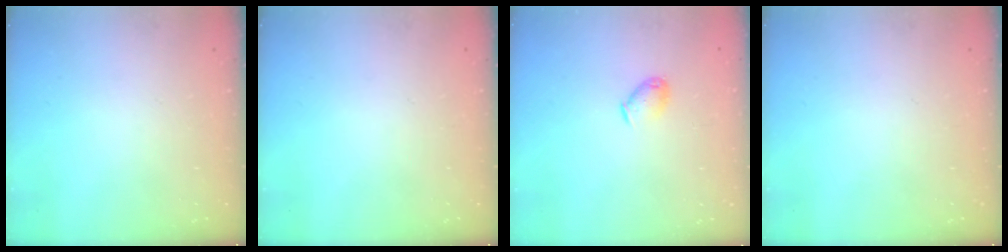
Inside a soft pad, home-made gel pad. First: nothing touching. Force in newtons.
{"total": 0.0}
{"total": 6.0, "press": 5.9, "slide": 1.1}
{"total": 0.0}